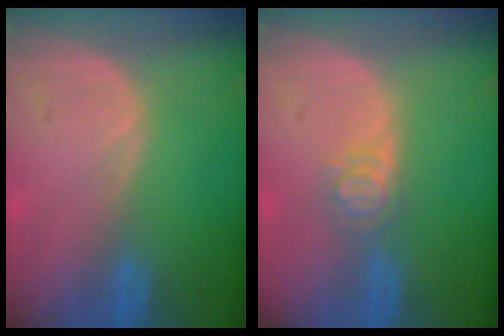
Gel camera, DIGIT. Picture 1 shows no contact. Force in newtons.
{"total": 2.9, "press": 2.9, "slide": 0.3}